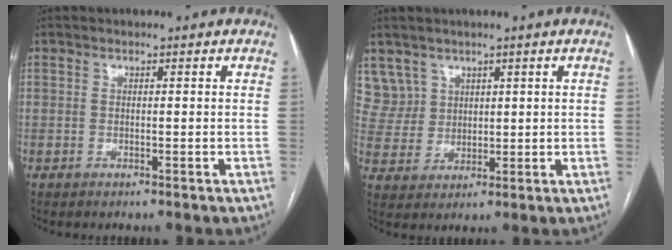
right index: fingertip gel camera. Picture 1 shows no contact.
{"total": 3.5, "force": [2.6, 2.3, 0.0], "torque": [0.010, 0.005, 0.057]}